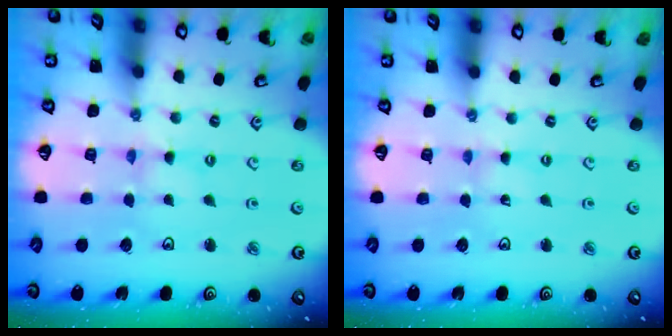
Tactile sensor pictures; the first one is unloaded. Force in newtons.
{"total": 0.0}